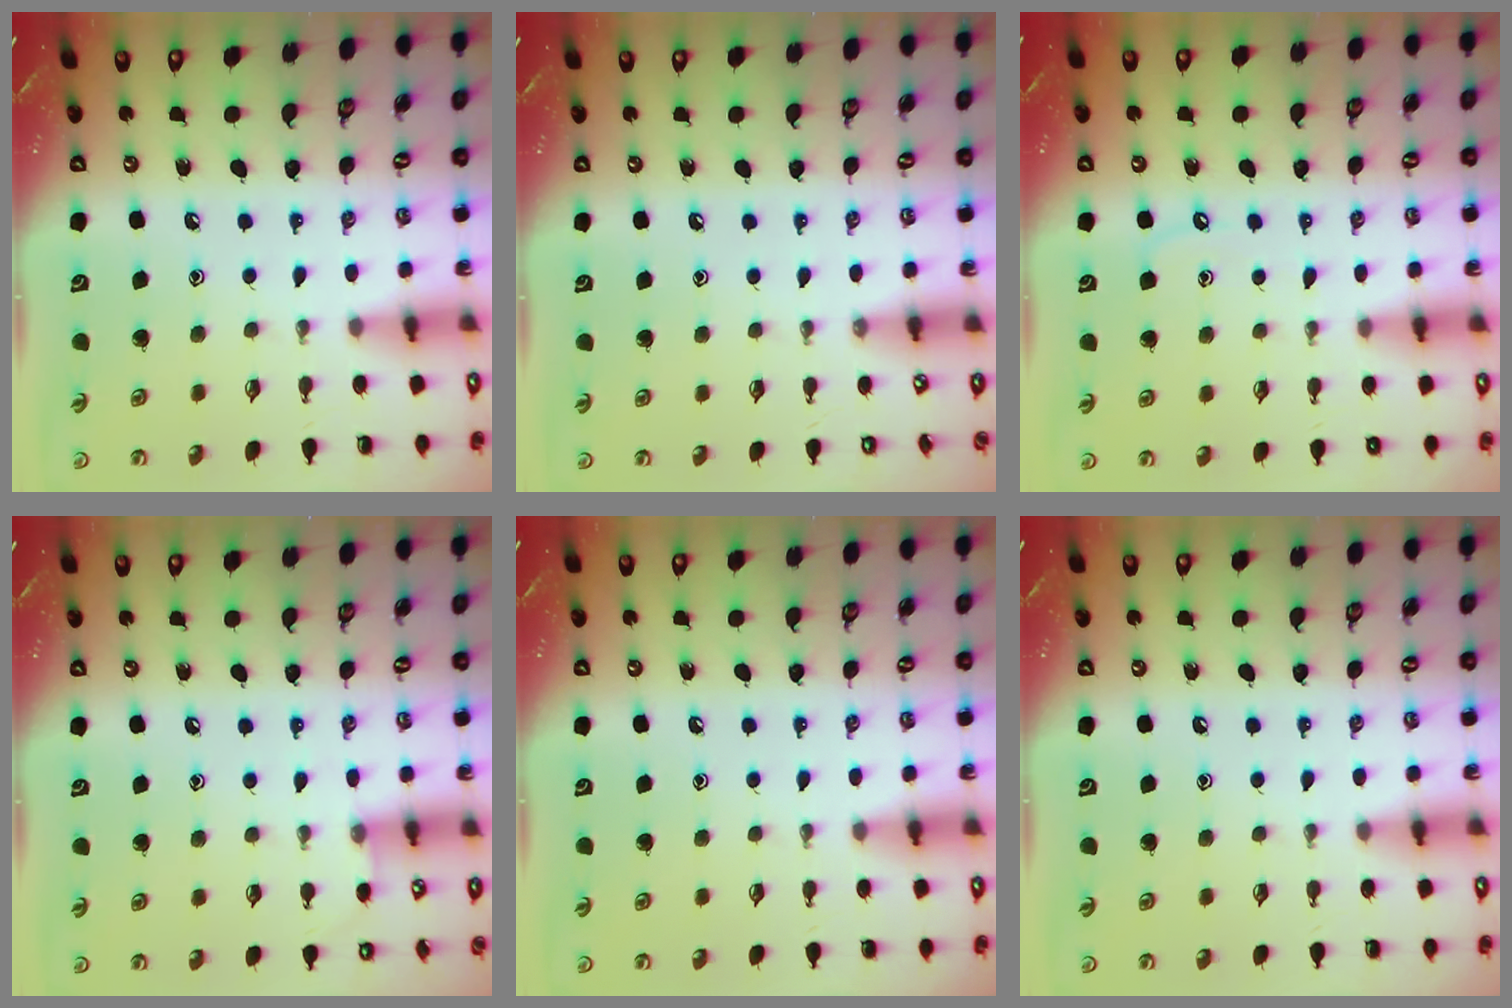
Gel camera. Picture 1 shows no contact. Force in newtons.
{"total": 3.3, "press": 3.3, "slide": 0.4}
{"total": 5.8, "press": 5.8, "slide": 0.8}
{"total": 4.3, "press": 4.2, "slide": 0.4}
{"total": 0.0}
{"total": 0.0}